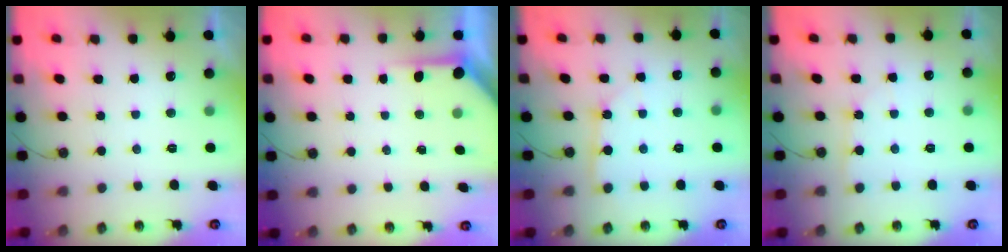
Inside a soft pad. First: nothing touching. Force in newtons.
{"total": 3.9, "press": 3.9, "slide": 0.4}
{"total": 2.9, "press": 2.9, "slide": 0.1}
{"total": 2.8, "press": 2.8, "slide": 0.3}